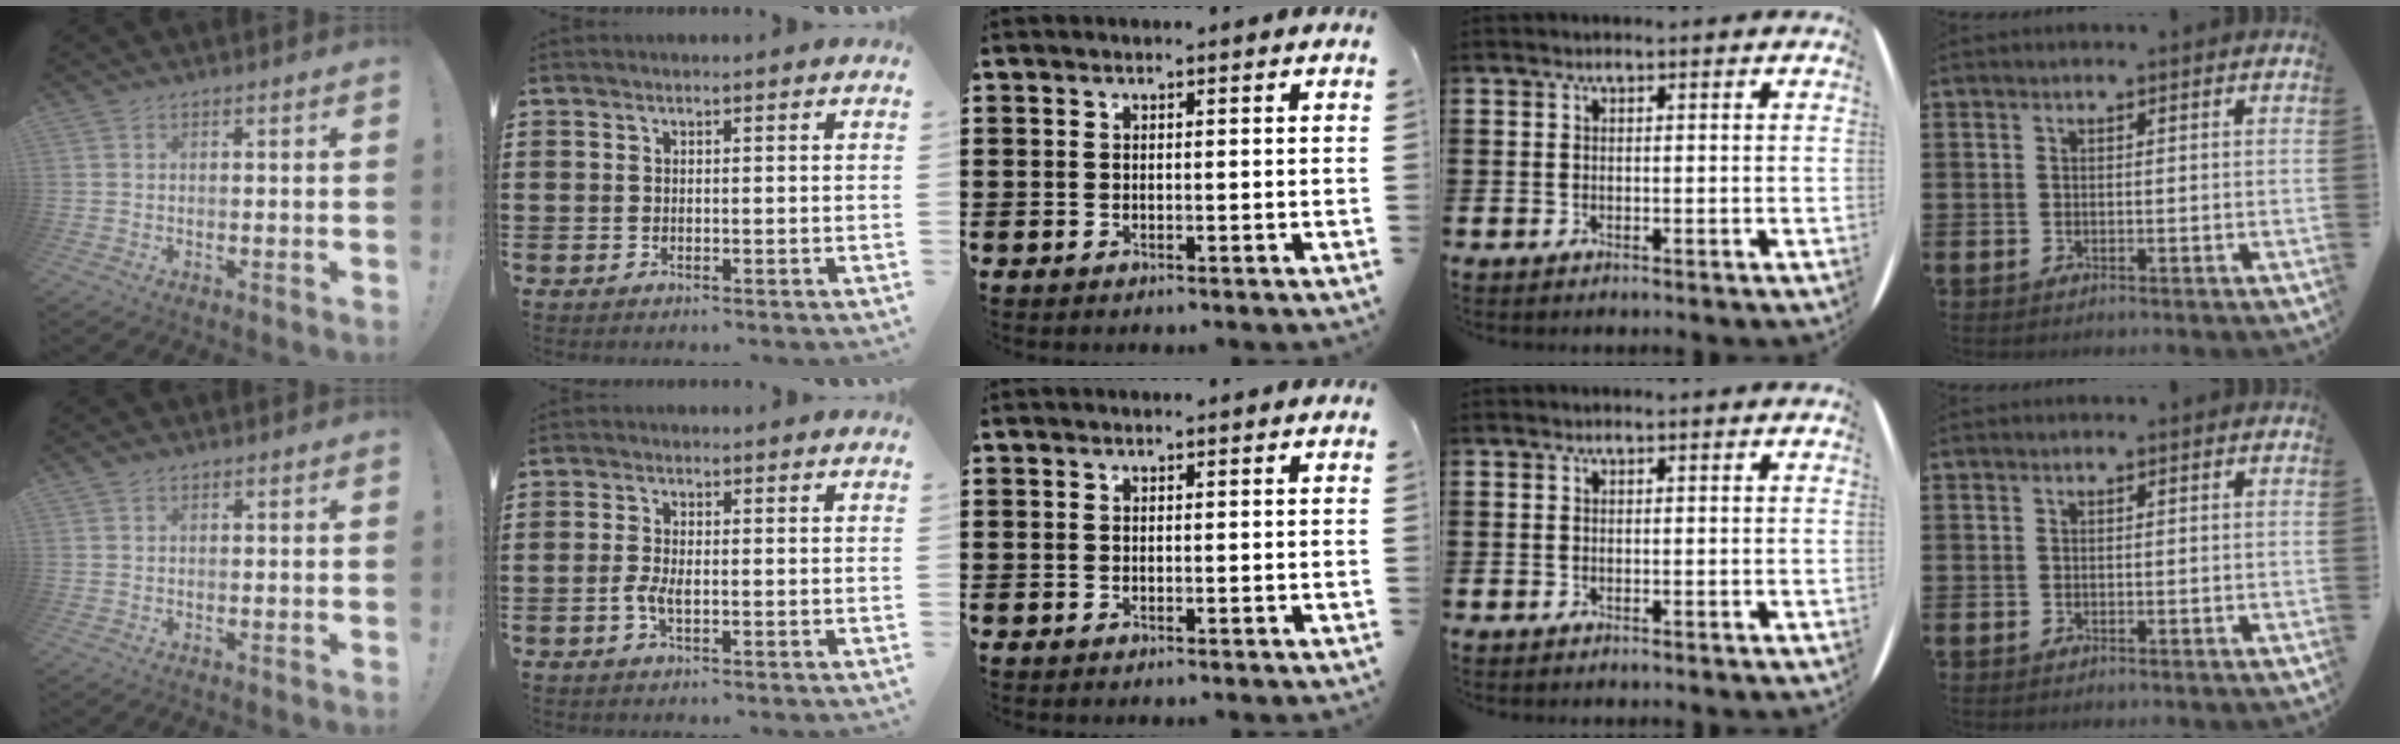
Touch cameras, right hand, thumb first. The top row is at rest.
{"thumb": {"total": 0.6, "force": [0.4, 0.4, 0.3], "torque": [-0.004, 0.000, 0.007]}, "index": {"total": 2.4, "force": [-0.7, 0.9, 2.1], "torque": [-0.054, -0.004, -0.019]}}